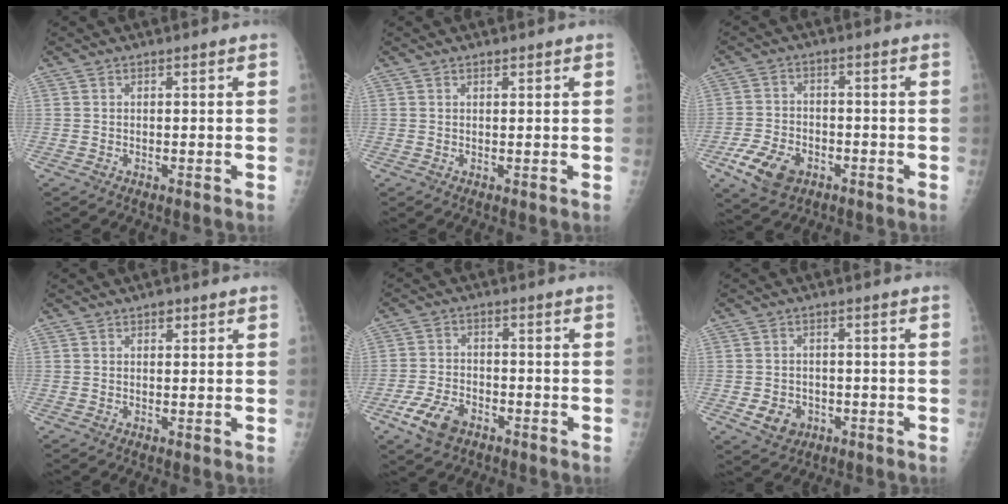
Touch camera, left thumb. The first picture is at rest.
{"total": 0.8, "force": [0.6, 0.4, 0.4], "torque": [-0.005, -0.004, 0.009]}
{"total": 8.8, "force": [-4.3, 5.8, 5.1], "torque": [-0.092, 0.012, -0.072]}
{"total": 1.5, "force": [0.9, 0.8, 0.8], "torque": [-0.003, -0.003, 0.011]}
{"total": 7.4, "force": [-4.2, 4.4, 4.3], "torque": [-0.082, 0.014, -0.075]}
{"total": 5.0, "force": [-1.6, 4.2, 2.2], "torque": [-0.022, 0.007, -0.017]}